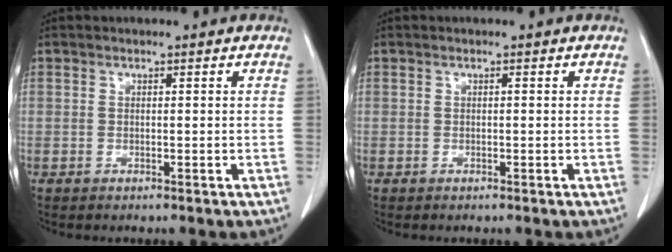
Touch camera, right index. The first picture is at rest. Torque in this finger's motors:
{"motor_torque": [0.17, -0.11, -0.01, 0.01]}